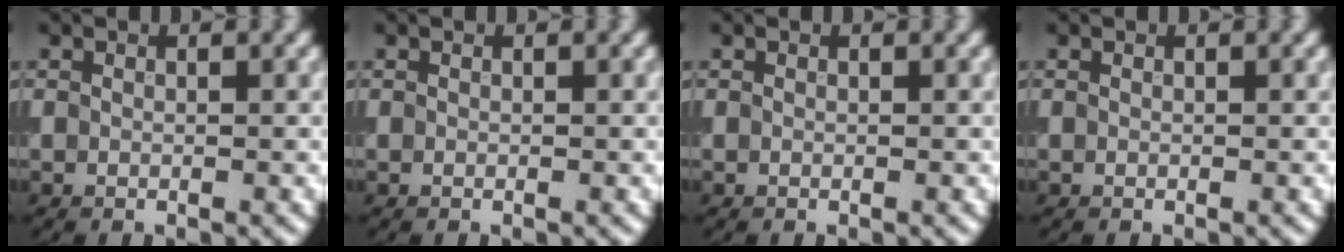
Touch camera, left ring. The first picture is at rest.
{"total": 0.0}
{"total": 0.0}
{"total": 0.0}